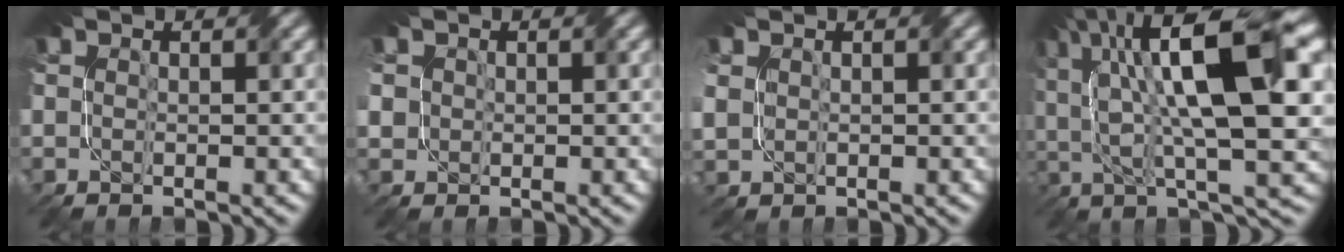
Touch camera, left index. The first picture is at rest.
{"total": 2.5, "force": [0.8, 2.3, 0.4], "torque": [-0.017, 0.017, 0.009]}
{"total": 1.6, "force": [0.8, 1.3, 0.2], "torque": [-0.008, 0.003, 0.016]}
{"total": 13.2, "force": [4.5, 4.0, 11.7], "torque": [-0.209, 0.019, 0.073]}